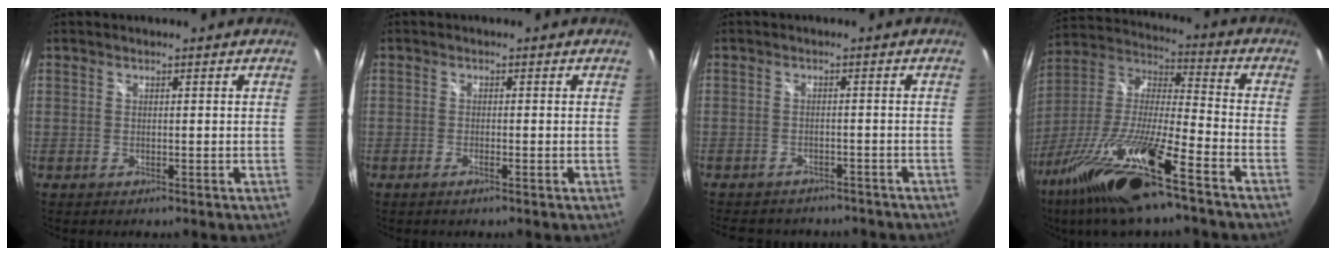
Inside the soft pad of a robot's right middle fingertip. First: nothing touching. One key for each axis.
{"total": 1.0, "fx": -0.8, "fy": 0.0, "fz": 0.7, "tx": -0.013, "ty": -0.001, "tz": -0.015}
{"total": 10.6, "fx": -8.9, "fy": 4.4, "fz": 3.7, "tx": -0.084, "ty": -0.008, "tz": -0.118}
{"total": 21.6, "fx": -14.4, "fy": 2.2, "fz": 16.0, "tx": -0.304, "ty": -0.035, "tz": -0.269}